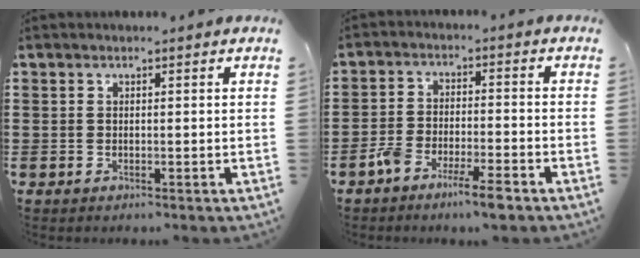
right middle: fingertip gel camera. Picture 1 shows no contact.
{"total": 5.2, "force": [-4.1, 0.8, 3.1], "torque": [-0.069, -0.002, -0.081]}